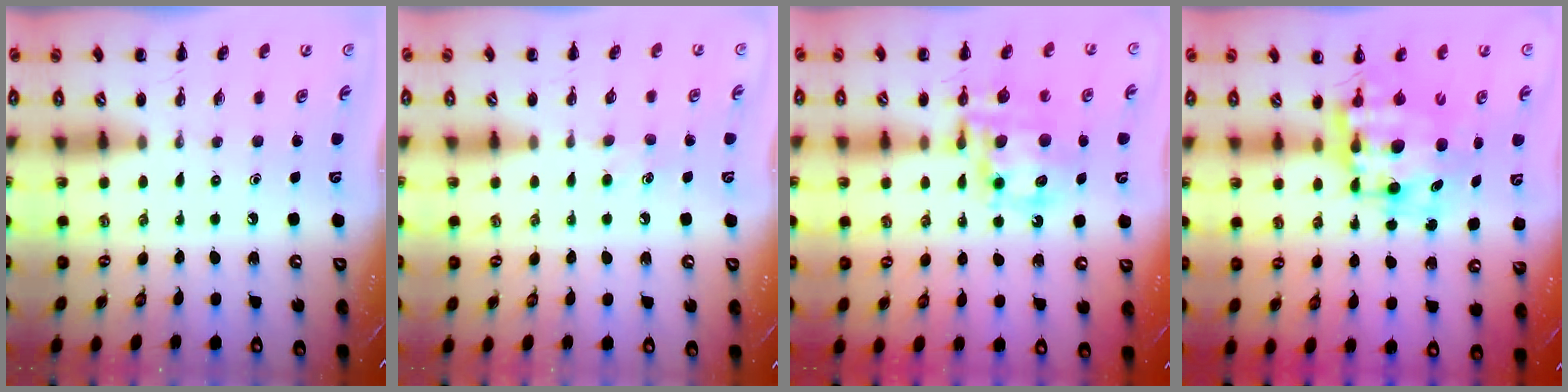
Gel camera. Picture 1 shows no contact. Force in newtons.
{"total": 4.4, "press": 4.2, "slide": 1.4}
{"total": 14.6, "press": 14.2, "slide": 3.4}
{"total": 9.7, "press": 9.4, "slide": 2.4}